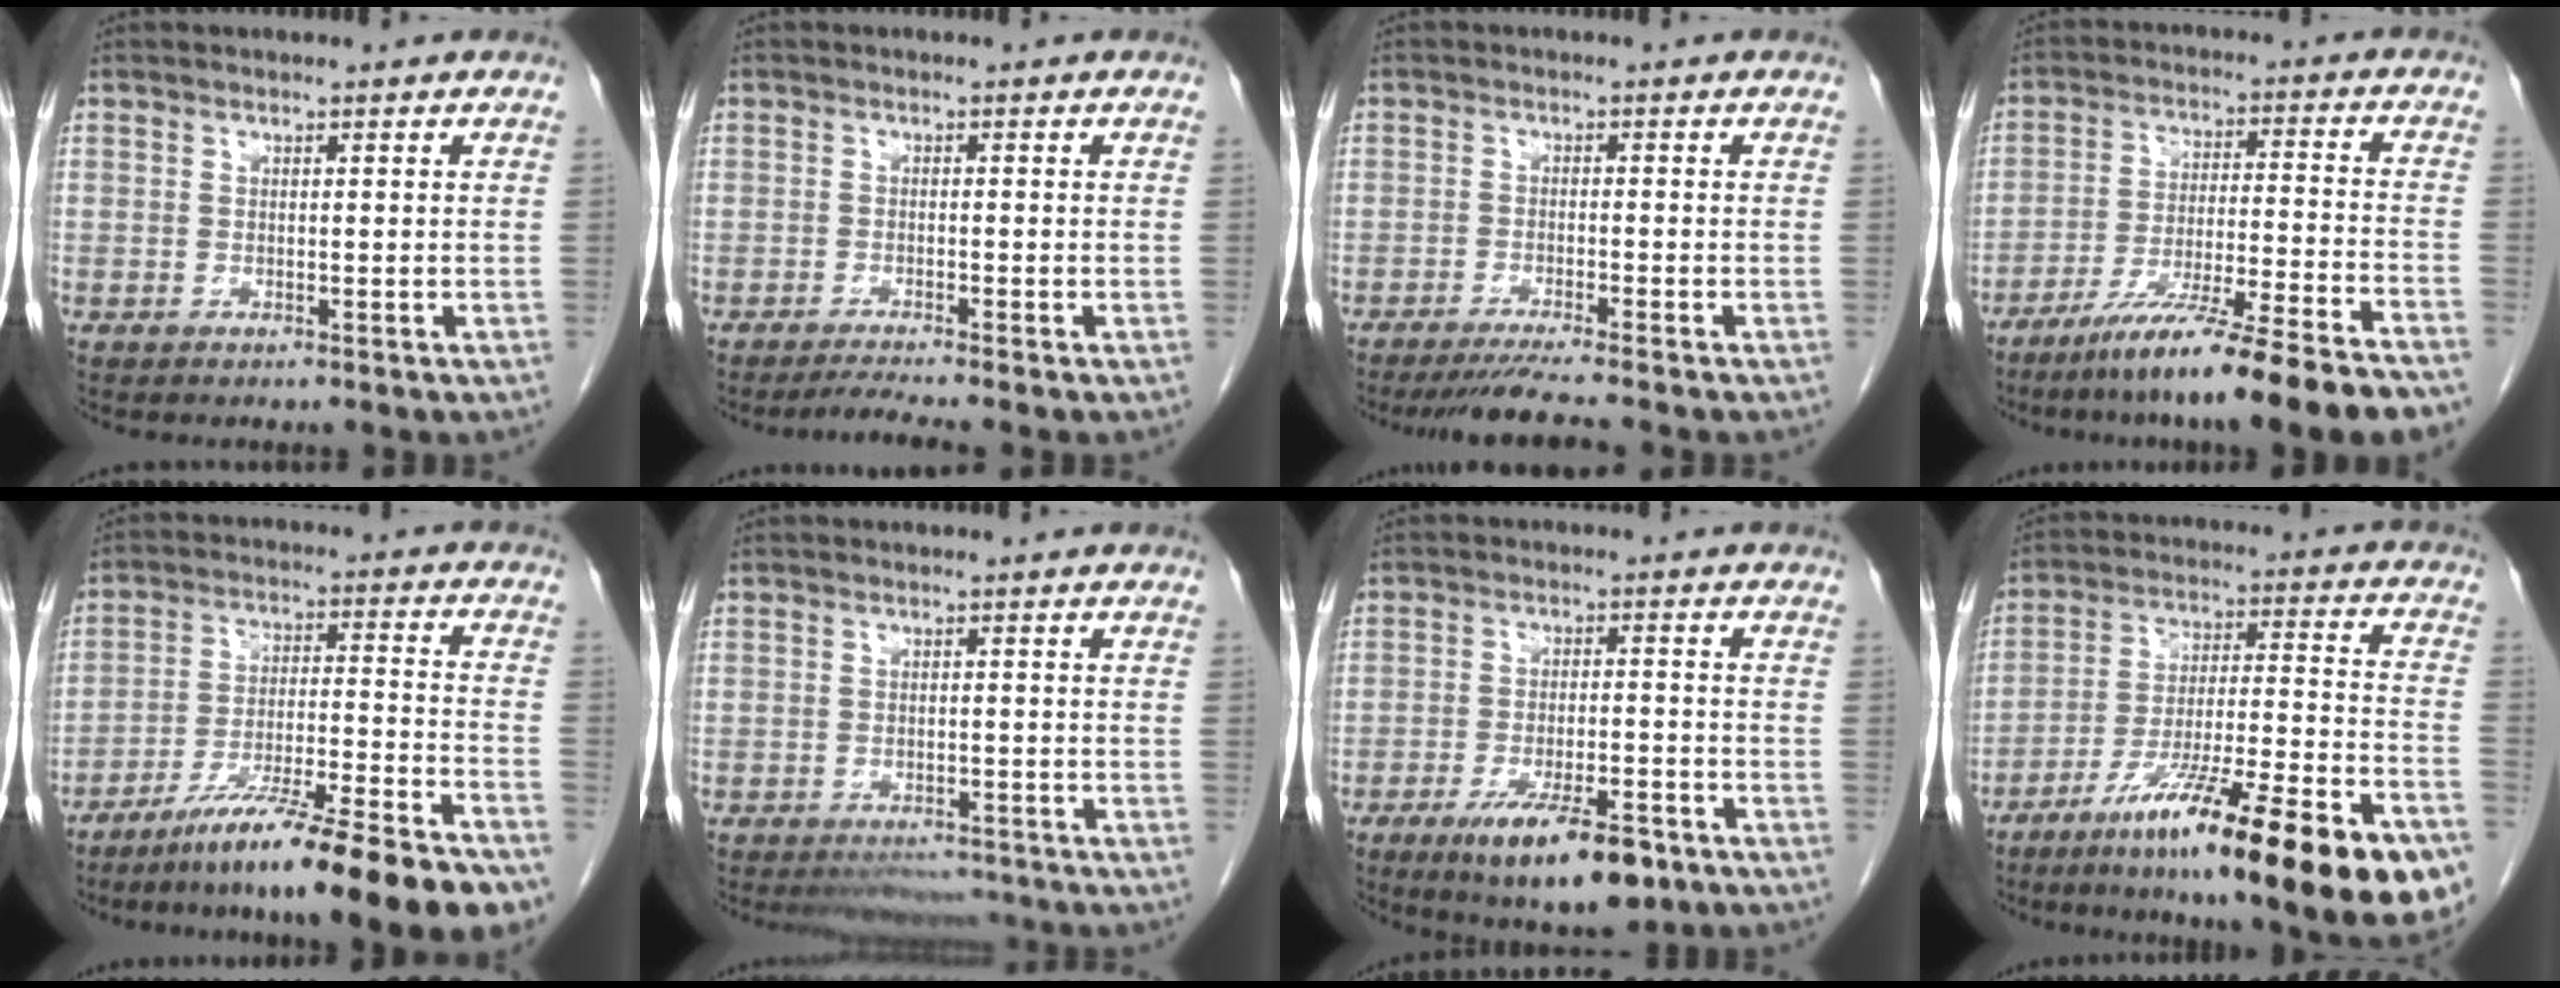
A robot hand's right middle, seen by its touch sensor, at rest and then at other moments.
{"total": 2.9, "force": [-2.5, -1.0, 1.1], "torque": [-0.026, -0.012, -0.049]}
{"total": 5.8, "force": [-5.0, -1.2, 2.8], "torque": [-0.037, -0.020, -0.082]}
{"total": 17.6, "force": [-13.9, -0.8, 10.8], "torque": [-0.156, -0.029, -0.225]}
{"total": 19.1, "force": [-14.9, 0.3, 12.0], "torque": [-0.157, -0.008, -0.244]}
{"total": 4.3, "force": [-3.8, 1.6, 1.3], "torque": [-0.013, -0.001, -0.054]}
{"total": 11.2, "force": [-6.9, 3.0, 8.2], "torque": [-0.128, -0.013, -0.106]}
{"total": 26.3, "force": [-16.2, 2.5, 20.6], "torque": [-0.241, -0.019, -0.264]}